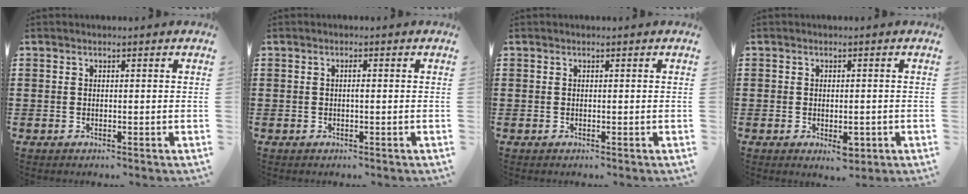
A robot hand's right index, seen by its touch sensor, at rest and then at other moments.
{"total": 0.9, "force": [-0.1, 0.1, 0.9], "torque": [-0.016, -0.004, -0.001]}
{"total": 0.0}
{"total": 2.9, "force": [-1.1, 1.6, 2.2], "torque": [-0.038, 0.001, -0.020]}